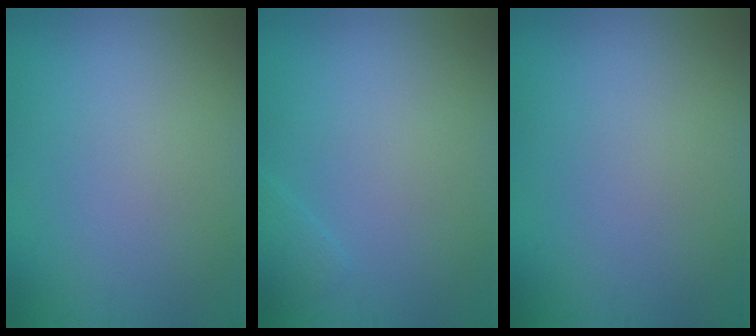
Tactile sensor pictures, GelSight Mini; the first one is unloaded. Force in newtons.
{"total": 0.9, "press": 0.9, "slide": 0.1}
{"total": 0.0}